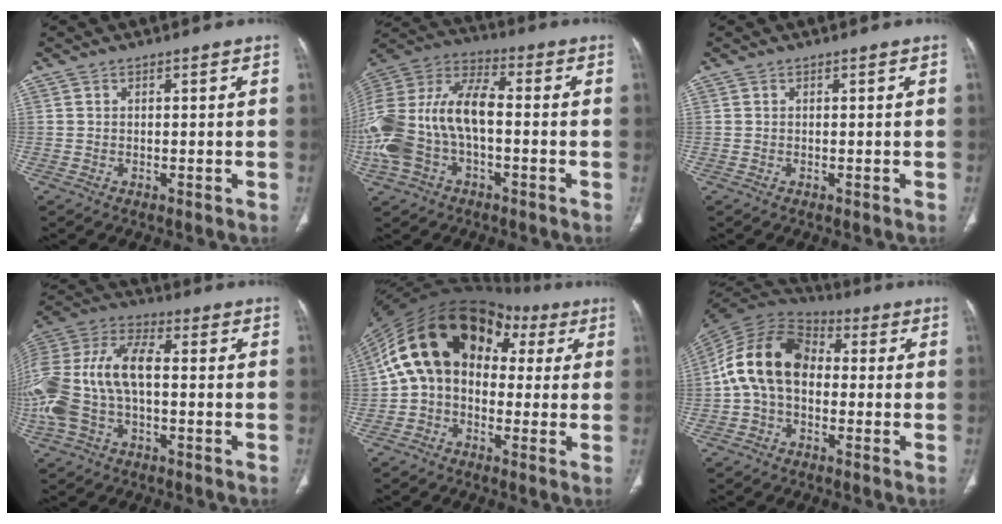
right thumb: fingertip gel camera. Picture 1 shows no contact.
{"total": 22.9, "force": [-2.9, 13.5, 18.3], "torque": [-0.423, 0.037, -0.051]}
{"total": 0.0}
{"total": 21.2, "force": [-1.4, 12.1, 17.3], "torque": [-0.415, 0.034, -0.024]}
{"total": 18.9, "force": [3.4, 13.4, 13.0], "torque": [-0.195, 0.054, 0.042]}
{"total": 14.6, "force": [-0.5, 9.9, 10.7], "torque": [-0.189, 0.035, -0.022]}